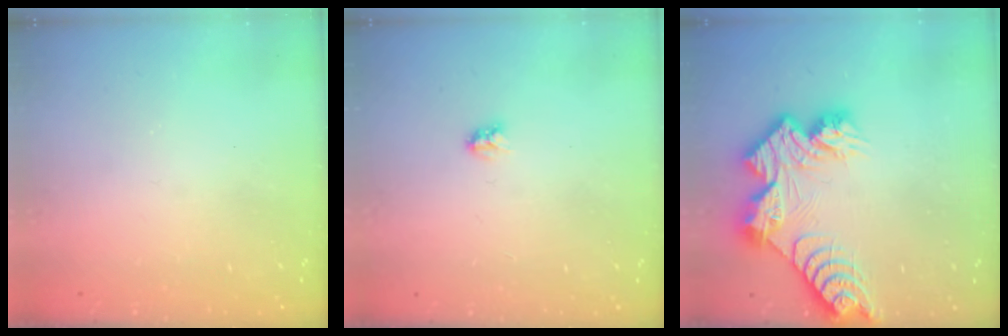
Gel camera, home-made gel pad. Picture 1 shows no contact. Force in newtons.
{"total": 2.9, "press": 2.9, "slide": 0.3}
{"total": 13.4, "press": 13.4, "slide": 1.1}